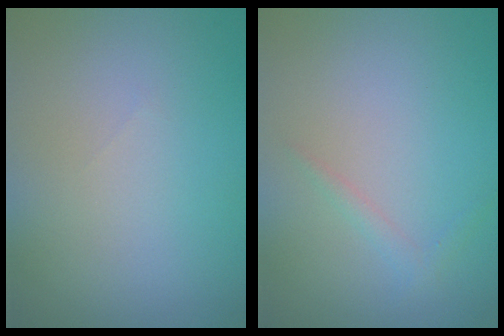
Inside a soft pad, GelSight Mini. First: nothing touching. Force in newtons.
{"total": 0.9, "press": 0.9, "slide": 0.0}